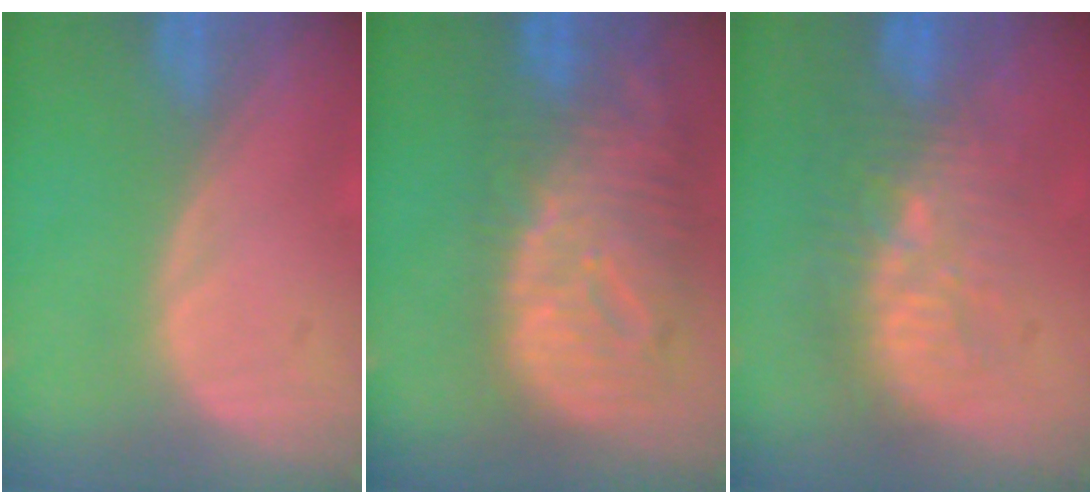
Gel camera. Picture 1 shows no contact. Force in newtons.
{"total": 12.5, "press": 10.8, "slide": 6.4}
{"total": 9.5, "press": 9.1, "slide": 2.8}